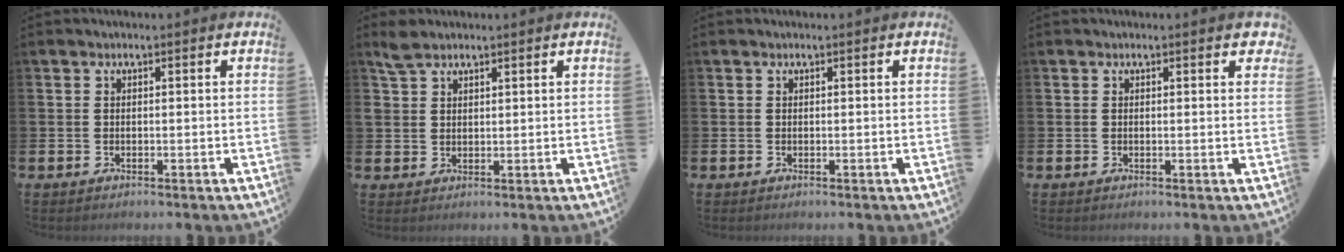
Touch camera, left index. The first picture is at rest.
{"total": 3.4, "force": [2.9, 1.6, 0.6], "torque": [-0.013, -0.002, 0.055]}
{"total": 0.0}
{"total": 0.9, "force": [0.6, 0.3, 0.6], "torque": [-0.005, 0.002, 0.008]}